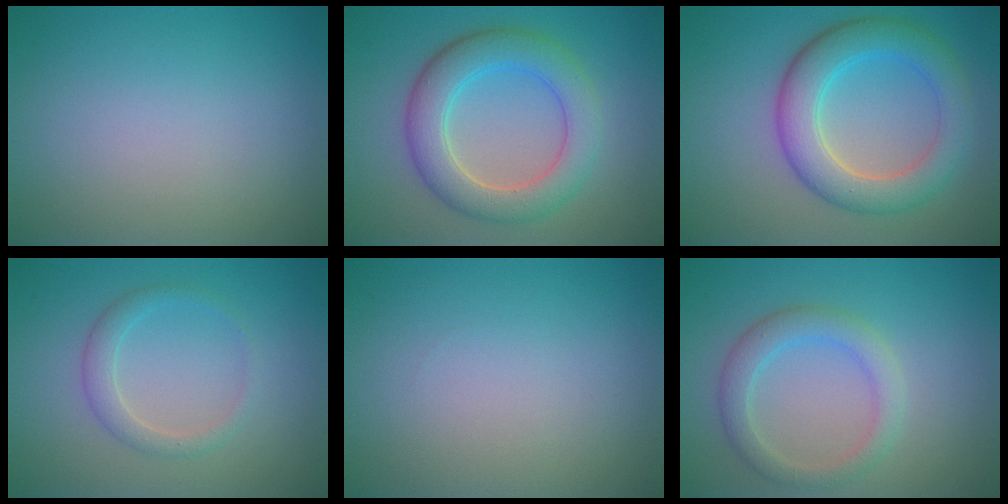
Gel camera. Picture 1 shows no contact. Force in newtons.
{"total": 5.8, "press": 5.8, "slide": 0.3}
{"total": 6.2, "press": 6.1, "slide": 0.4}
{"total": 1.9, "press": 1.9, "slide": 0.0}
{"total": 0.0}
{"total": 3.1, "press": 3.1, "slide": 0.1}